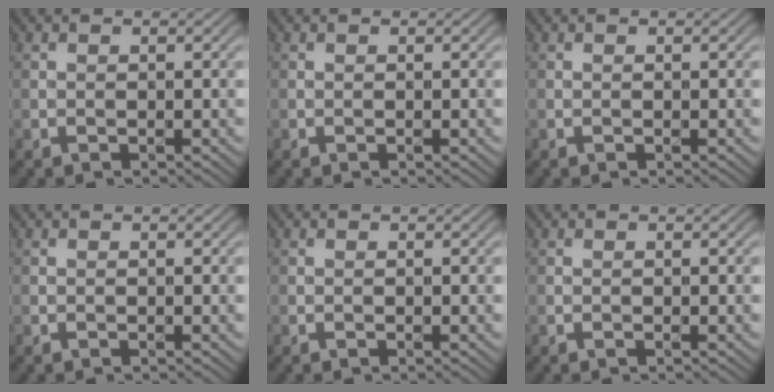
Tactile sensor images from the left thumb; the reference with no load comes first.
{"total": 0.0}
{"total": 0.0}
{"total": 0.0}
{"total": 0.0}
{"total": 0.0}